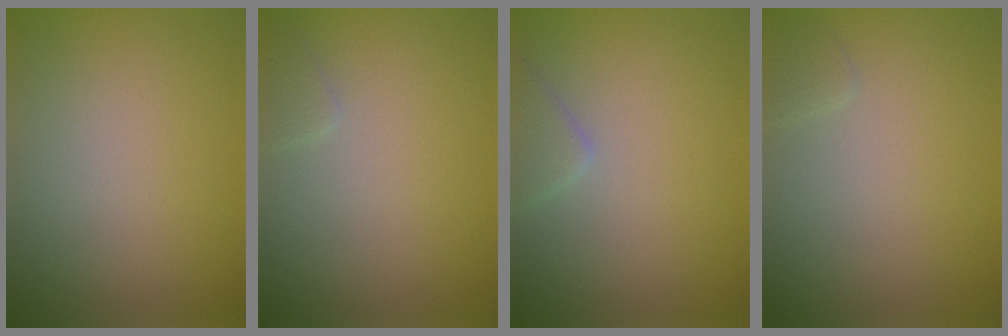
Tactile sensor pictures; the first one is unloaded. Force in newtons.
{"total": 0.9, "press": 0.9, "slide": 0.1}
{"total": 1.9, "press": 1.9, "slide": 0.1}
{"total": 0.6, "press": 0.6, "slide": 0.1}